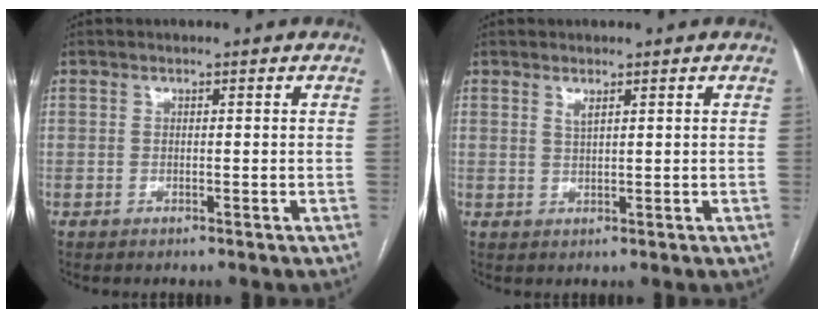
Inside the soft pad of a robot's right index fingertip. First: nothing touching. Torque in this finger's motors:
{"motor_torque": [0.07, 0.16, 0.00, 0.03]}